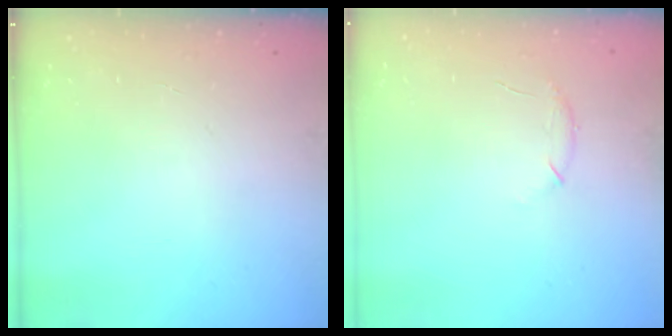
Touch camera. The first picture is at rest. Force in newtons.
{"total": 6.9, "press": 6.7, "slide": 1.8}